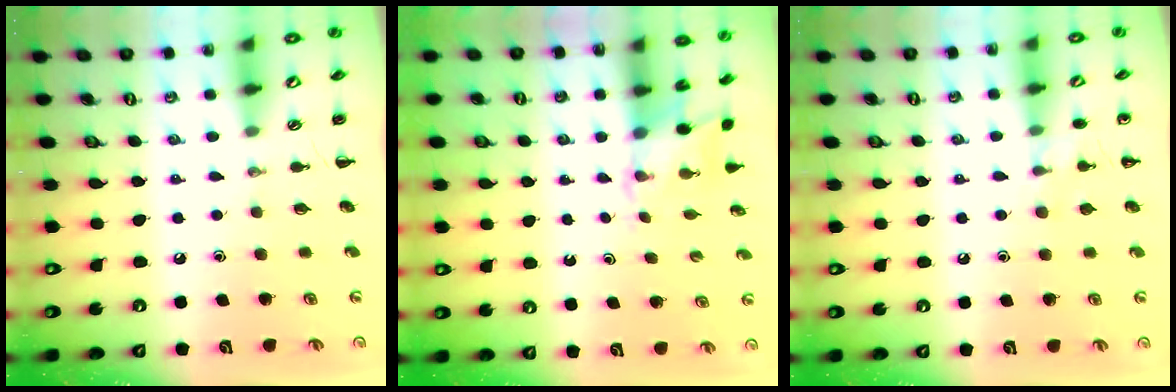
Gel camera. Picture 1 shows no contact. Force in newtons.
{"total": 2.6, "press": 2.5, "slide": 0.6}
{"total": 7.5, "press": 7.2, "slide": 2.0}